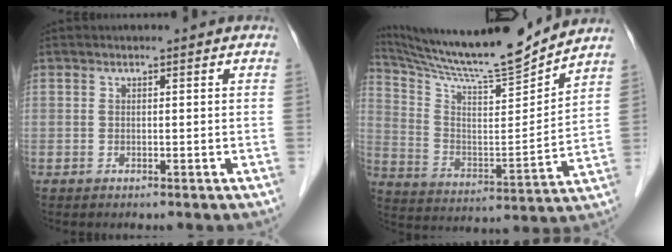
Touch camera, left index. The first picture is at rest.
{"total": 17.5, "force": [16.6, -0.9, 5.4], "torque": [-0.116, -0.034, 0.279]}